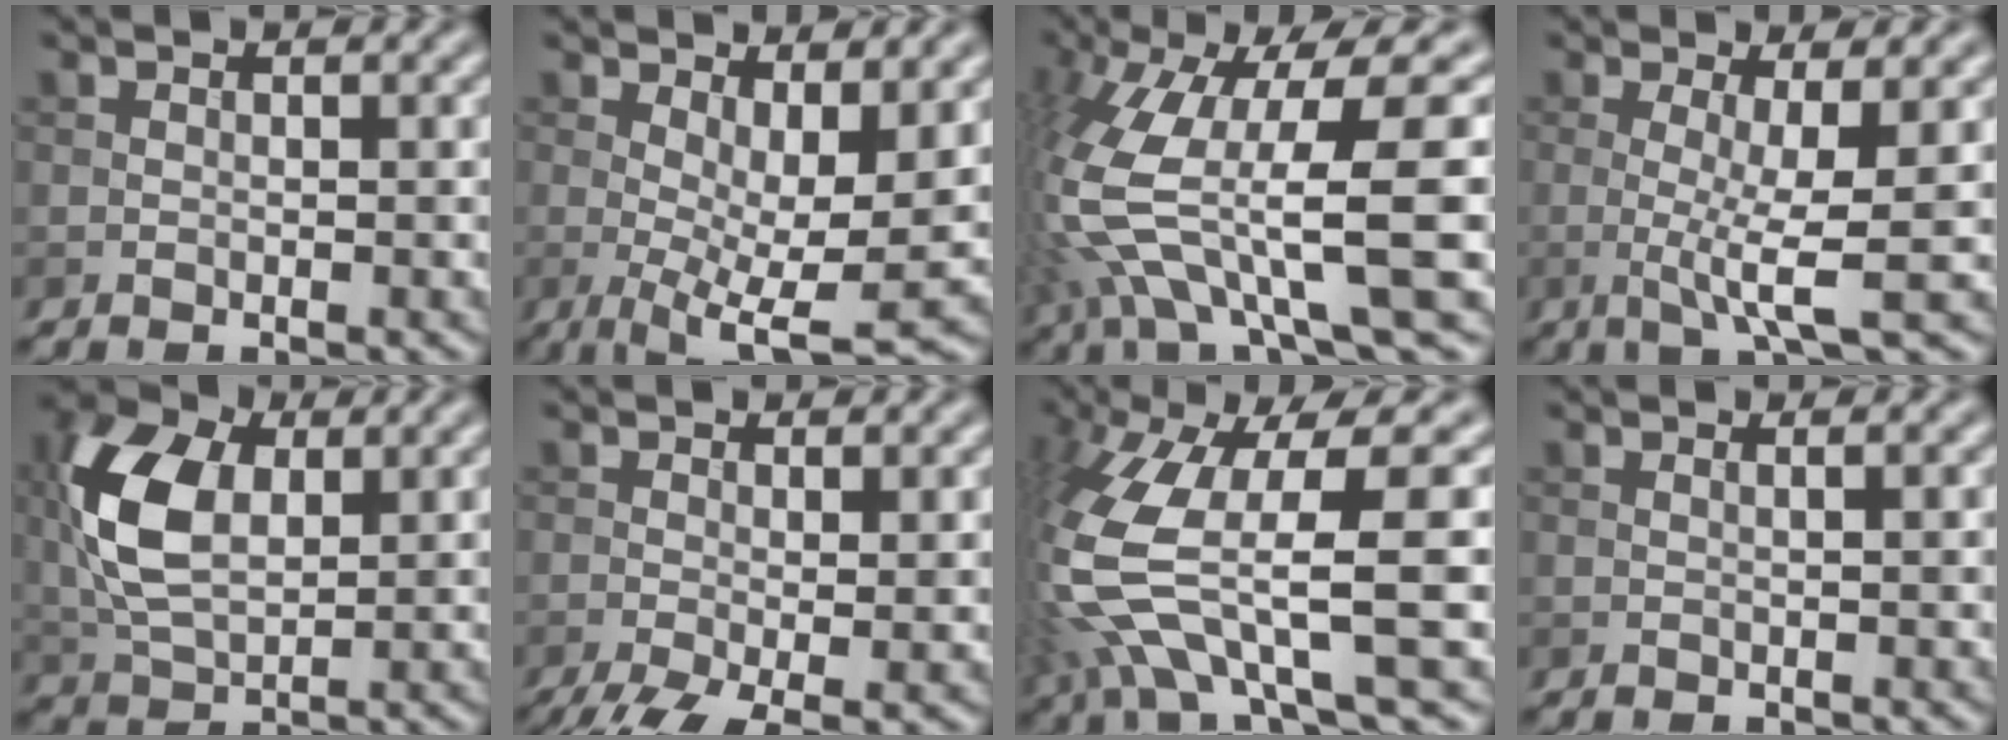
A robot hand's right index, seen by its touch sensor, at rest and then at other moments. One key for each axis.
{"total": 7.1, "fx": 0.5, "fy": 2.2, "fz": 6.7, "tx": -0.110, "ty": -0.019, "tz": 0.012}
{"total": 13.9, "fx": -1.1, "fy": 4.0, "fz": 13.3, "tx": -0.278, "ty": -0.008, "tz": 0.000}
{"total": 4.3, "fx": -0.2, "fy": 0.6, "fz": 4.2, "tx": -0.079, "ty": -0.010, "tz": -0.005}
{"total": 8.1, "fx": 1.5, "fy": 4.9, "fz": 6.3, "tx": -0.144, "ty": 0.006, "tz": 0.027}
{"total": 5.3, "fx": -2.5, "fy": 1.6, "fz": 4.3, "tx": -0.087, "ty": -0.016, "tz": -0.043}
{"total": 12.2, "fx": -1.3, "fy": 3.3, "fz": 11.7, "tx": -0.251, "ty": -0.012, "tz": -0.018}
{"total": 1.3, "fx": 0.5, "fy": 0.5, "fz": 1.0, "tx": -0.007, "ty": -0.001, "tz": -0.004}